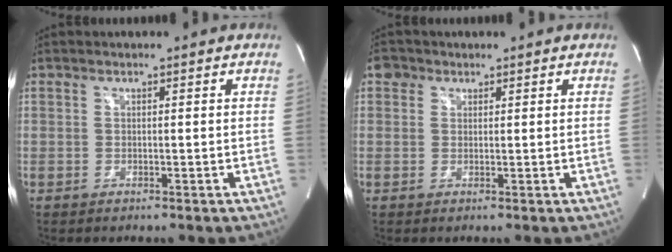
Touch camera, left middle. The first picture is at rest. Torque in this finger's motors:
{"motor_torque": [0.09, 0.03, -0.05, 0.00]}